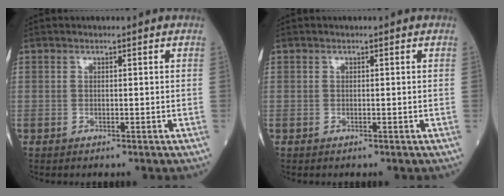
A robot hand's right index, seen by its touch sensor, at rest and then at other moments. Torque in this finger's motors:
{"motor_torque": [-0.02, 0.02, -0.08, 0.00]}